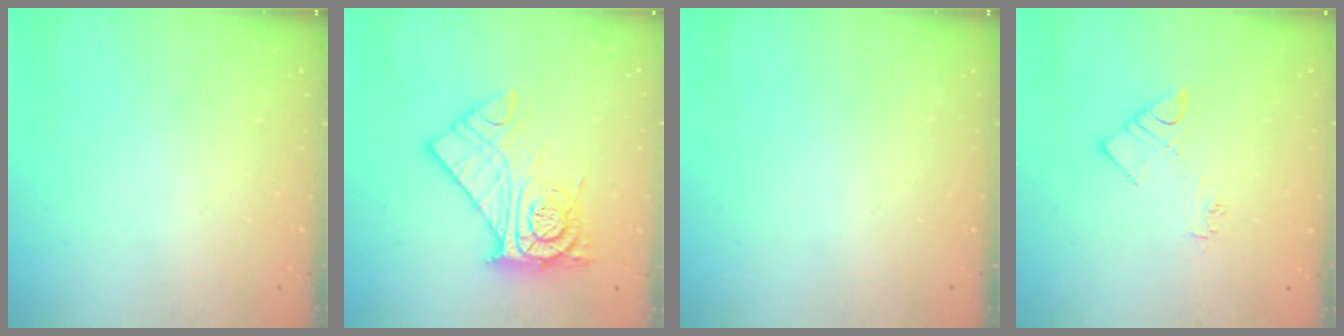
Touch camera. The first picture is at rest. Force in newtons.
{"total": 14.8, "press": 14.8, "slide": 1.2}
{"total": 0.0}
{"total": 7.3, "press": 7.2, "slide": 0.7}